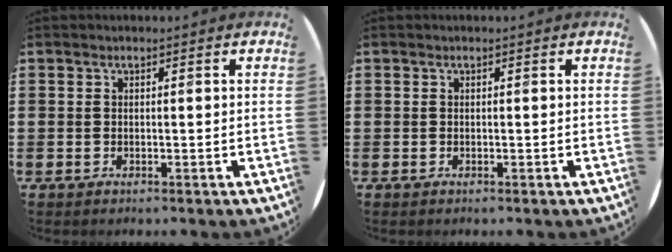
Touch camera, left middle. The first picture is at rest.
{"total": 0.0}